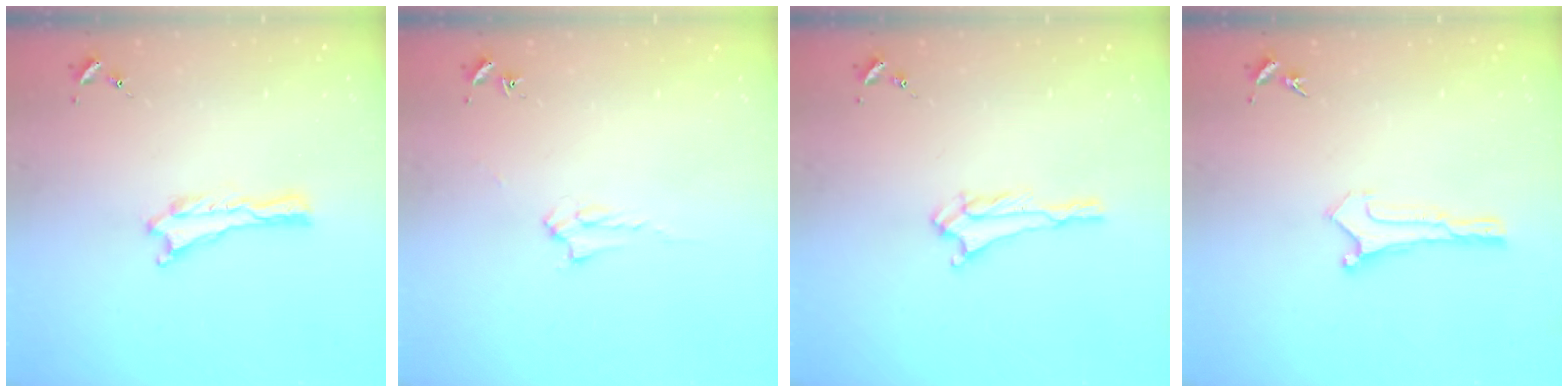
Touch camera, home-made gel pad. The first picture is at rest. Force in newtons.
{"total": 2.0, "press": 2.0, "slide": 0.2}
{"total": 1.9, "press": 1.9, "slide": 0.4}
{"total": 0.0}